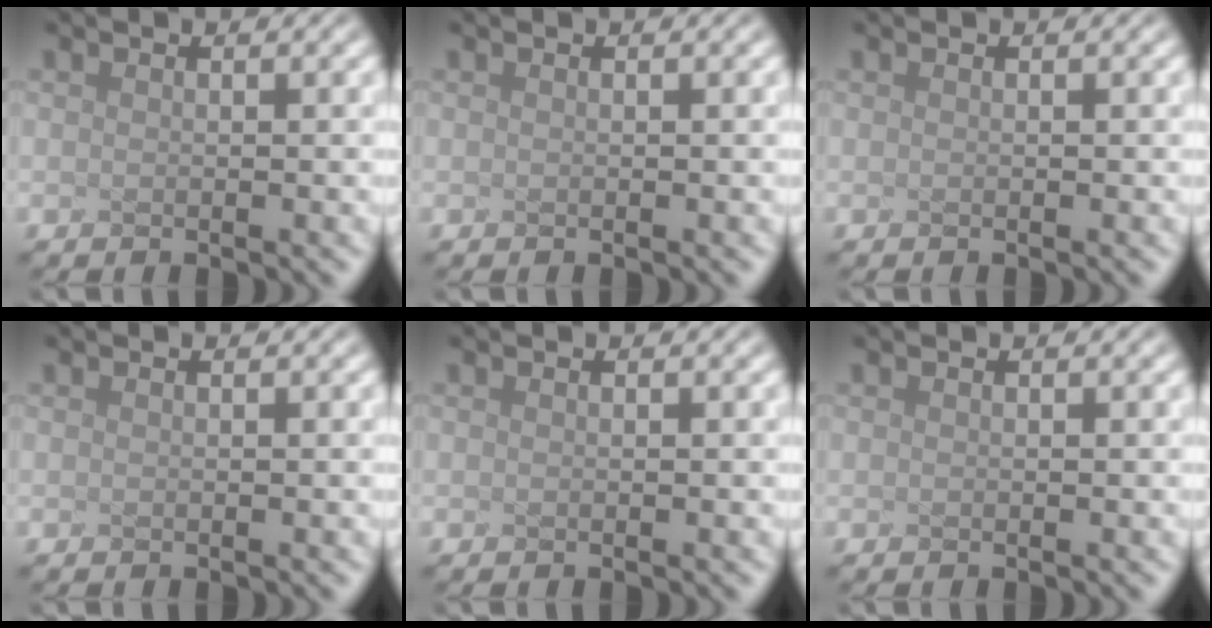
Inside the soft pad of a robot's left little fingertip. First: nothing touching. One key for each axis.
{"total": 0.0}
{"total": 0.0}
{"total": 0.0}
{"total": 0.0}
{"total": 0.0}